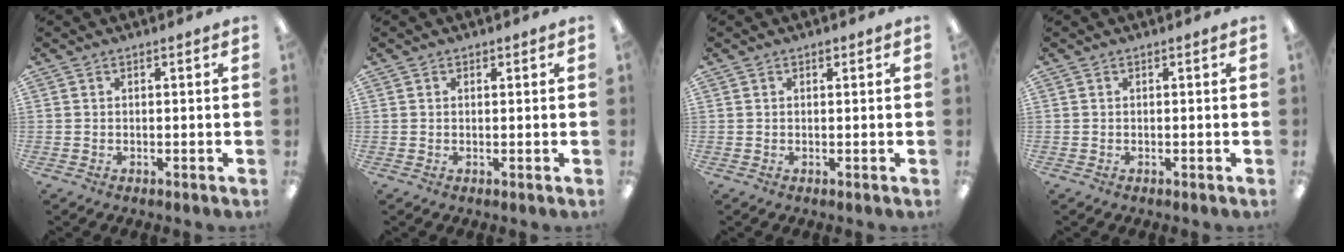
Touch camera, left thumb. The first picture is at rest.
{"total": 0.6, "force": [0.4, 0.4, 0.0], "torque": [0.000, 0.002, 0.008]}
{"total": 0.8, "force": [0.5, 0.5, 0.3], "torque": [-0.007, 0.003, 0.009]}
{"total": 0.0}